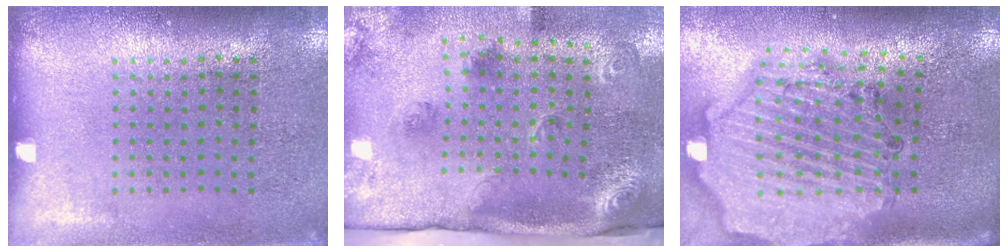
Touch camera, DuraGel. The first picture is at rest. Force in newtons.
{"total": 2.7, "press": 1.9, "slide": 1.8}
{"total": 2.9, "press": 2.6, "slide": 1.2}